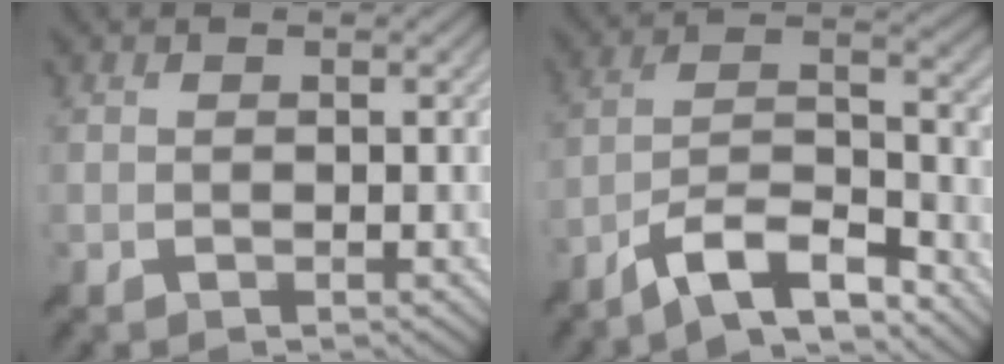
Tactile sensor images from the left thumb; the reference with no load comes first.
{"total": 10.7, "force": [-8.3, 2.6, 6.3], "torque": [-0.105, 0.010, -0.156]}